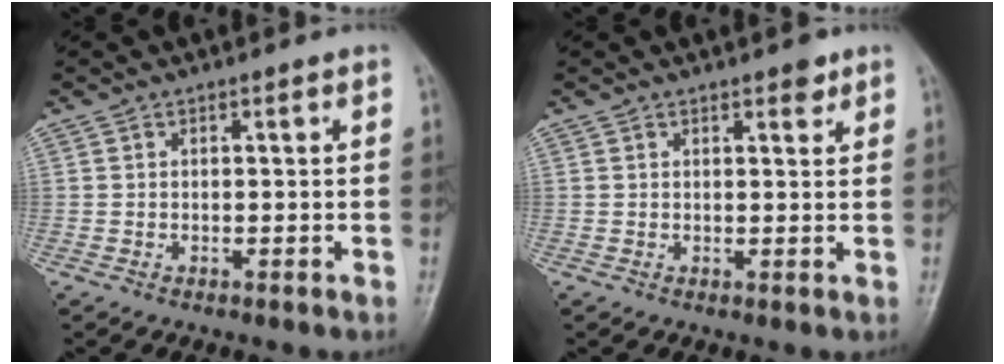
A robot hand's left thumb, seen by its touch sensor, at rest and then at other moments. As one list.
[{"total": 2.3, "force": [1.6, 0.9, 1.2], "torque": [-0.007, -0.008, 0.020]}]